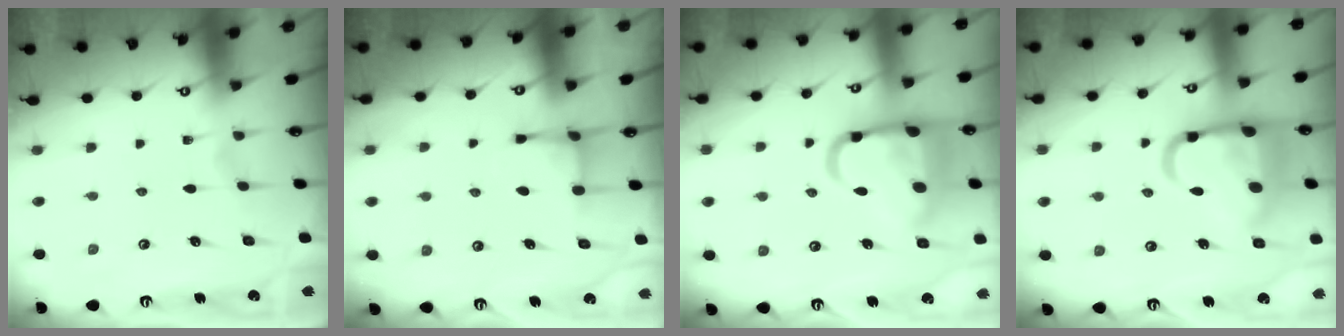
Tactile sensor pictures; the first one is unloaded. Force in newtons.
{"total": 2.9, "press": 2.9, "slide": 0.4}
{"total": 15.8, "press": 15.7, "slide": 1.9}
{"total": 15.8, "press": 15.7, "slide": 1.9}